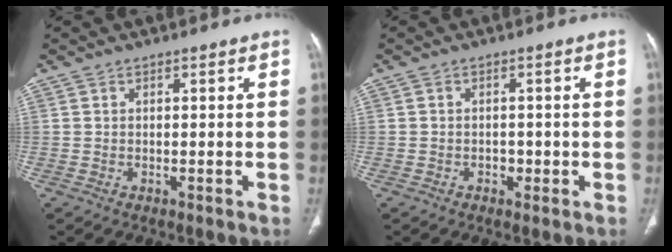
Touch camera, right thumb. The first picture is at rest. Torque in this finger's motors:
{"motor_torque": [-0.05, 0.09, 0.11, 0.37, 0.02]}